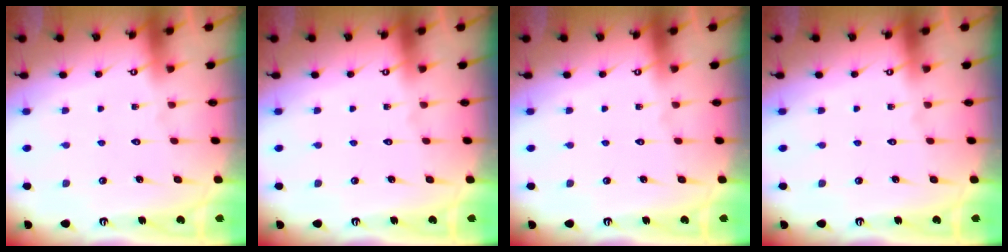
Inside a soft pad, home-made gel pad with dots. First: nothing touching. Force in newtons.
{"total": 0.0}
{"total": 0.0}
{"total": 0.0}